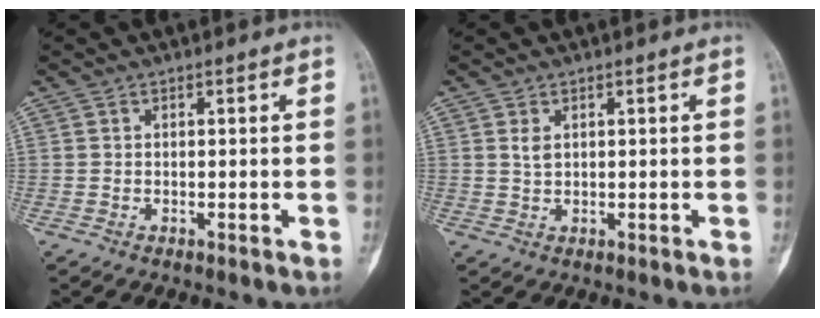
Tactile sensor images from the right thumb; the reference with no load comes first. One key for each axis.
{"total": 1.6, "fx": 0.6, "fy": 0.9, "fz": 1.1, "tx": -0.016, "ty": 0.000, "tz": 0.015}